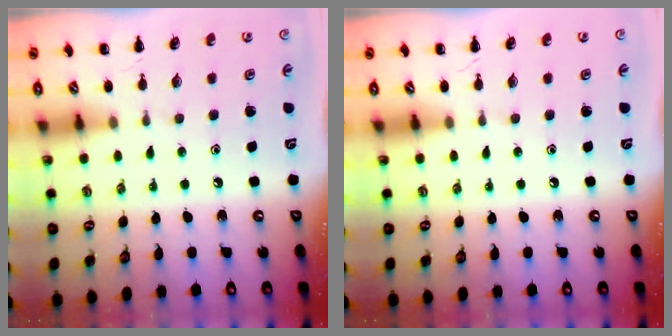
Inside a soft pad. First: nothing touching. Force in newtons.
{"total": 0.0}